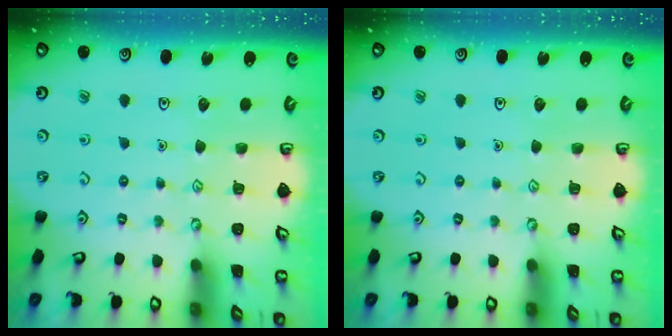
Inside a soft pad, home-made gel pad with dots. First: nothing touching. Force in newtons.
{"total": 0.0}